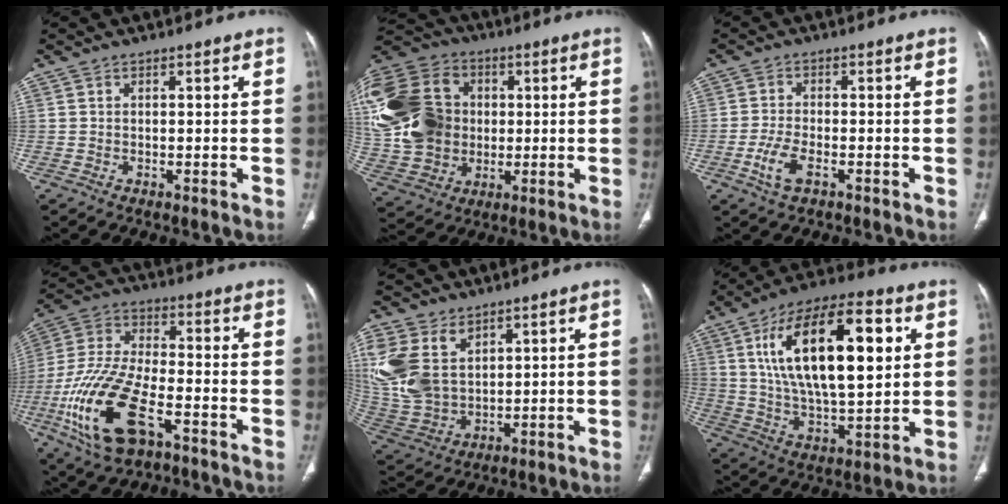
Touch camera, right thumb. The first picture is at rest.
{"total": 28.6, "force": [3.2, 23.0, 16.8], "torque": [-0.399, 0.044, 0.073]}
{"total": 5.1, "force": [-2.3, 2.4, 4.0], "torque": [-0.089, 0.007, -0.041]}
{"total": 19.9, "force": [-8.3, 9.1, 15.7], "torque": [-0.331, 0.023, -0.148]}
{"total": 17.5, "force": [7.0, 12.0, 10.7], "torque": [-0.251, -0.014, 0.156]}
{"total": 24.7, "force": [6.7, 10.4, 21.4], "torque": [-0.354, -0.007, 0.112]}